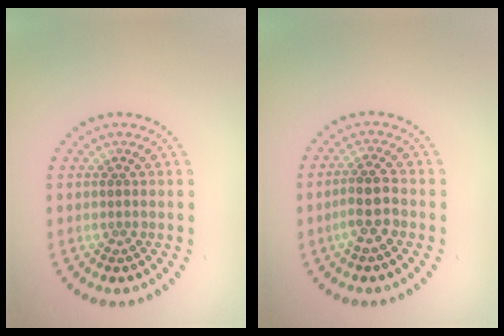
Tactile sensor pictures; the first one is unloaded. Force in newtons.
{"total": 2.7, "press": 2.4, "slide": 1.1}